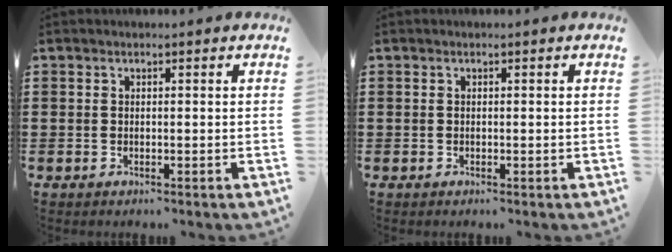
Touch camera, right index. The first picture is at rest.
{"total": 0.0}